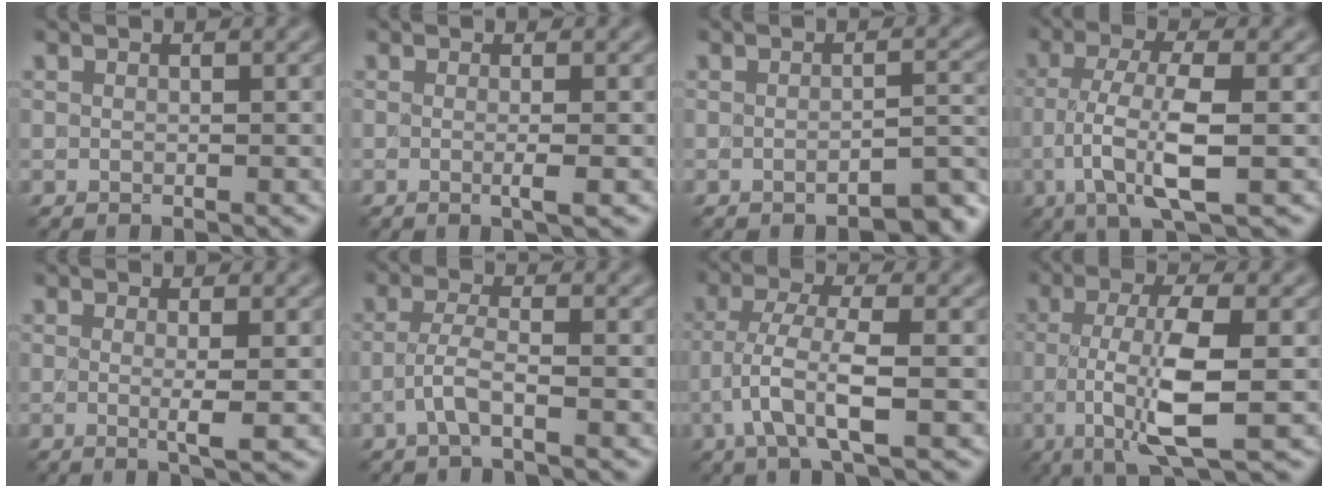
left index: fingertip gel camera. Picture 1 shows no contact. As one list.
[{"total": 2.0, "force": [-0.1, 0.6, 1.9], "torque": [-0.028, -0.007, -0.009]}, {"total": 3.4, "force": [-2.3, 0.8, 2.3], "torque": [-0.027, 0.006, -0.033]}, {"total": 5.9, "force": [-1.4, 1.5, 5.5], "torque": [-0.112, 0.006, -0.030]}, {"total": 2.3, "force": [0.0, 0.4, 2.3], "torque": [-0.040, -0.007, -0.005]}, {"total": 2.4, "force": [-1.1, 0.4, 2.1], "torque": [-0.046, 0.007, -0.030]}, {"total": 4.6, "force": [-1.4, 1.0, 4.3], "torque": [-0.092, 0.009, -0.032]}, {"total": 7.5, "force": [-1.4, 1.9, 7.1], "torque": [-0.131, 0.005, -0.031]}]